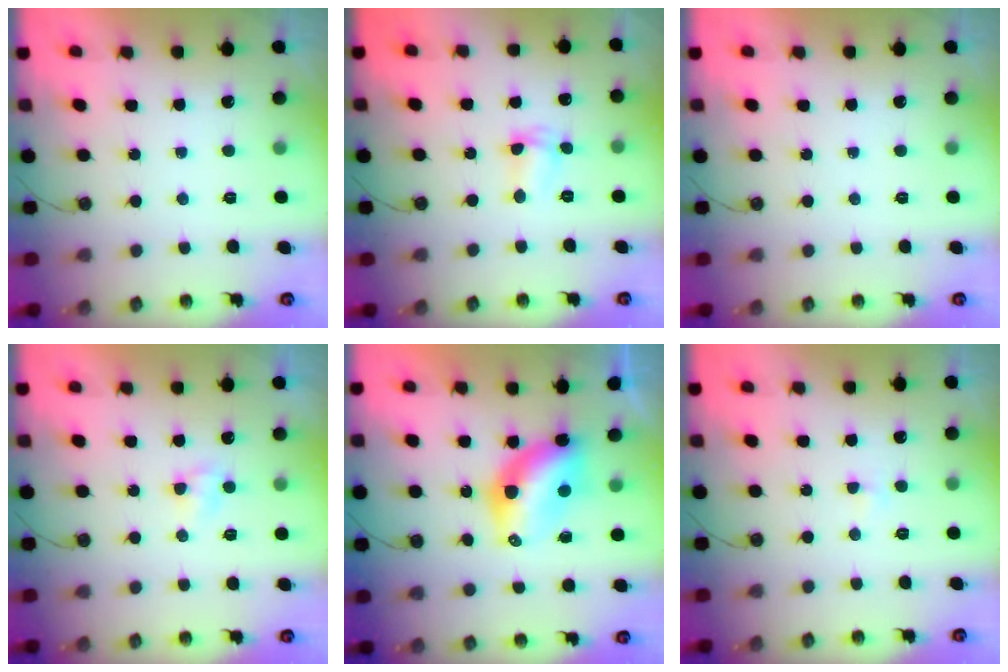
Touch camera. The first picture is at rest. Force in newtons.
{"total": 2.9, "press": 2.9, "slide": 0.5}
{"total": 0.0}
{"total": 4.1, "press": 4.1, "slide": 0.6}
{"total": 8.0, "press": 8.0, "slide": 0.7}
{"total": 2.1, "press": 2.1, "slide": 0.3}